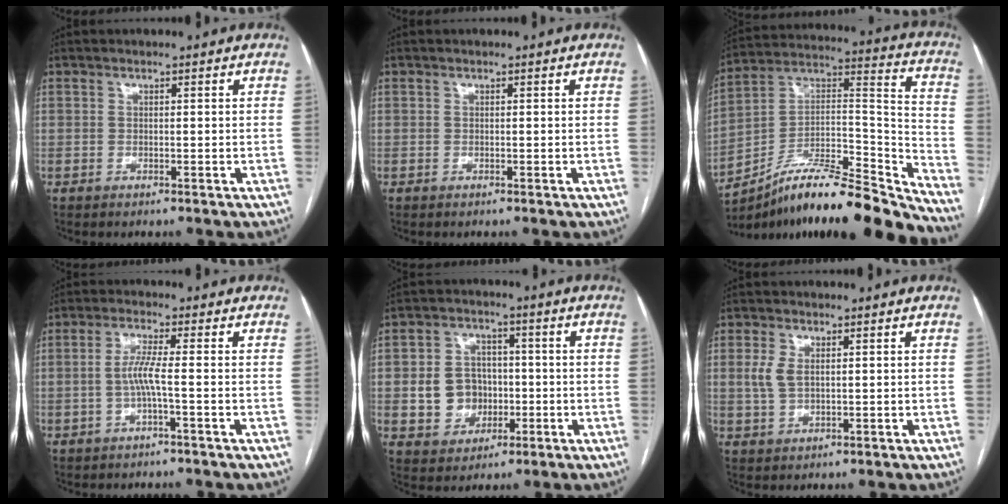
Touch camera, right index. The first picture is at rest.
{"total": 0.0}
{"total": 23.0, "force": [-20.0, 1.6, 11.2], "torque": [-0.150, 0.035, -0.329]}
{"total": 3.6, "force": [-0.8, -0.3, 3.5], "torque": [-0.071, 0.006, -0.015]}
{"total": 7.8, "force": [-0.9, 6.9, 3.4], "torque": [-0.071, 0.020, -0.007]}
{"total": 3.3, "force": [0.7, 1.8, 2.7], "torque": [-0.063, 0.005, 0.020]}